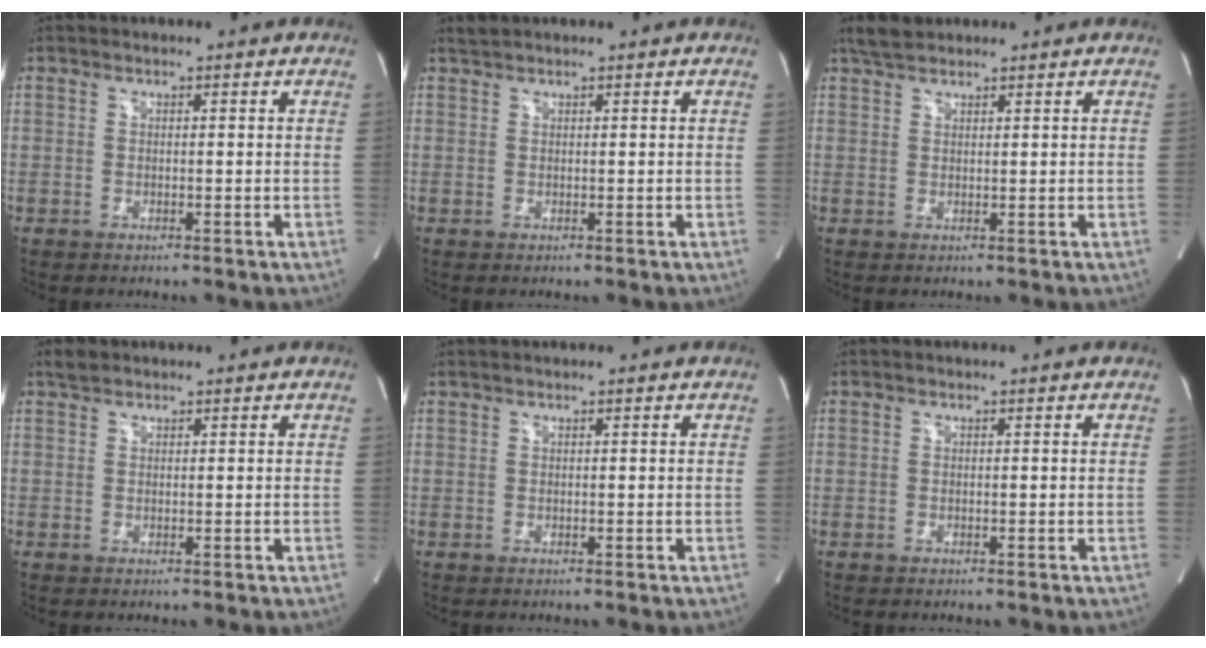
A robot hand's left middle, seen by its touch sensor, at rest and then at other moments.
{"total": 0.9, "force": [0.8, -0.1, 0.1], "torque": [-0.009, 0.010, 0.023]}
{"total": 3.1, "force": [2.7, 1.0, 1.1], "torque": [-0.029, 0.014, 0.053]}
{"total": 1.3, "force": [1.1, 0.7, 0.3], "torque": [-0.010, 0.010, 0.021]}
{"total": 1.3, "force": [1.1, -0.1, 0.6], "torque": [-0.013, 0.017, 0.025]}
{"total": 0.0}